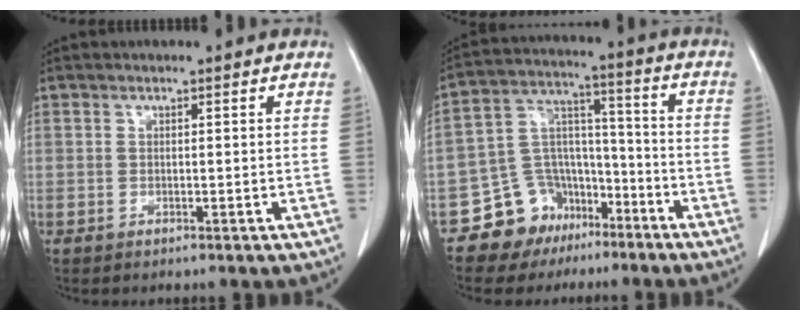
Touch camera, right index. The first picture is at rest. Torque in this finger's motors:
{"motor_torque": [-0.11, 0.08, -0.10, -0.12]}